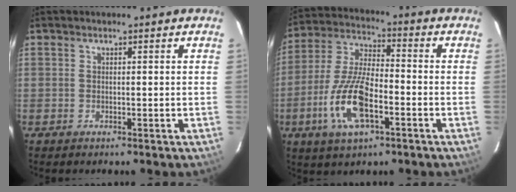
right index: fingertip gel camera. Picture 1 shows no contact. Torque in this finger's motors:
{"motor_torque": [1.80, -0.34, 0.45, 0.13]}